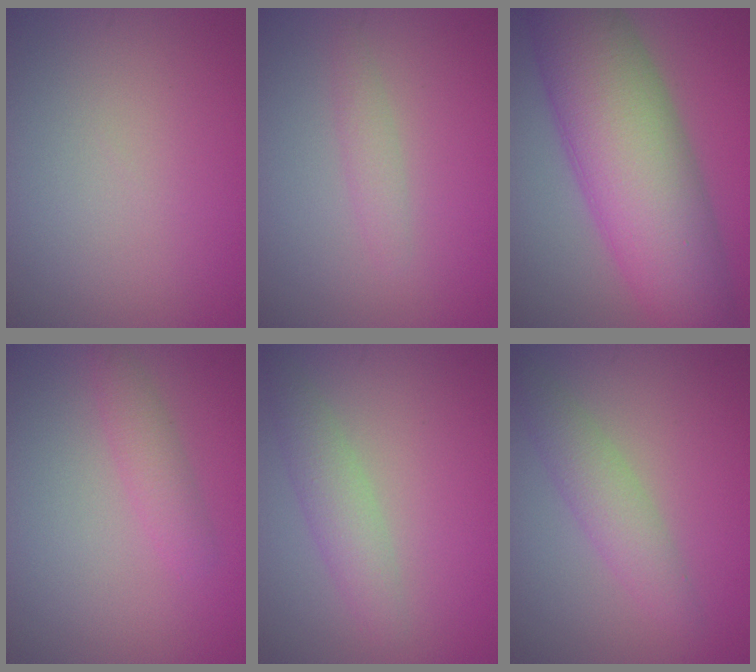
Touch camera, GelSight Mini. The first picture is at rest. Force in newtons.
{"total": 1.4, "press": 1.4, "slide": 0.1}
{"total": 12.7, "press": 12.7, "slide": 0.3}
{"total": 2.0, "press": 2.0, "slide": 0.1}
{"total": 2.7, "press": 2.6, "slide": 0.2}
{"total": 2.9, "press": 2.9, "slide": 0.1}